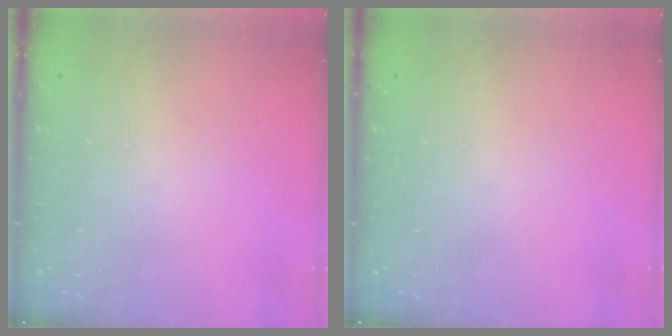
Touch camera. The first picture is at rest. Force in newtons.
{"total": 0.0}